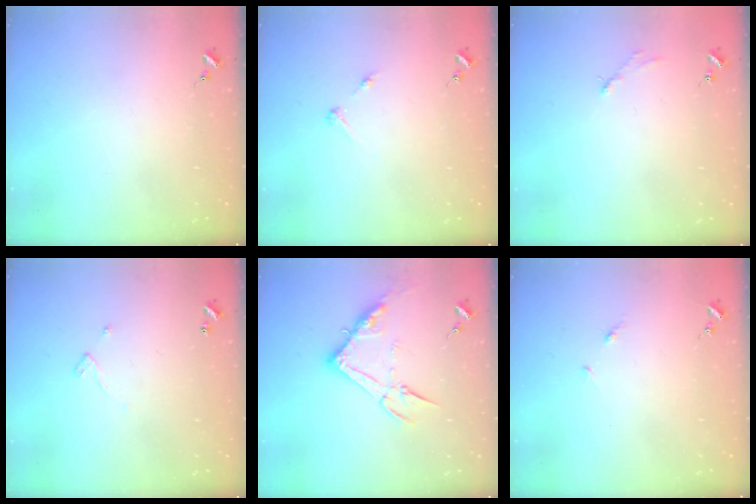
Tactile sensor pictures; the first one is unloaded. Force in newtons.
{"total": 2.8, "press": 2.8, "slide": 0.3}
{"total": 2.9, "press": 2.9, "slide": 0.4}
{"total": 3.2, "press": 3.1, "slide": 0.3}
{"total": 13.3, "press": 13.3, "slide": 1.0}
{"total": 3.4, "press": 3.4, "slide": 0.4}